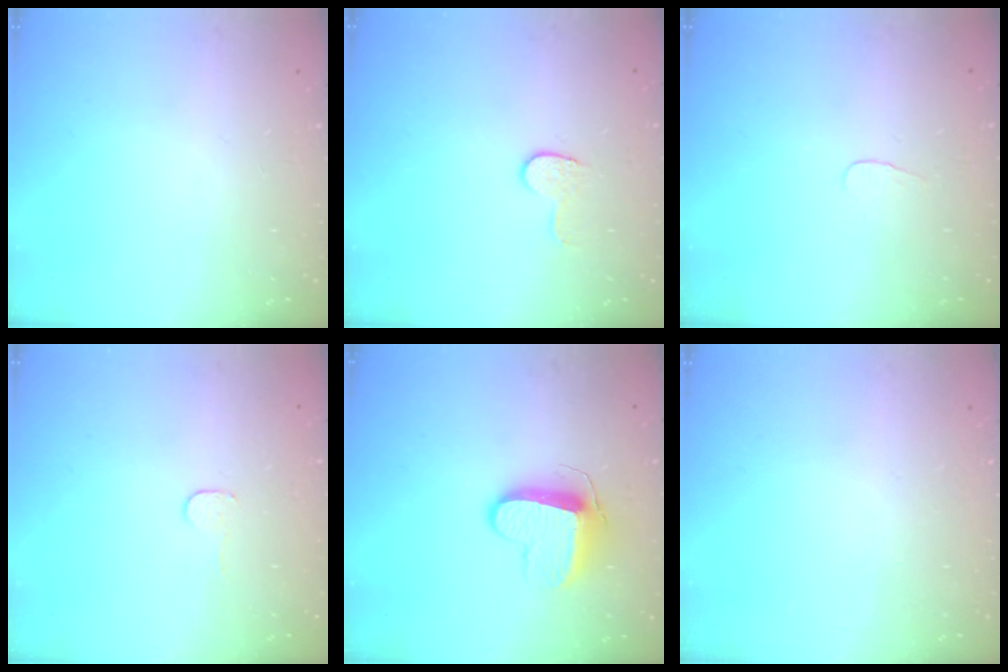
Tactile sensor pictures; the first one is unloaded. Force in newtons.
{"total": 5.4, "press": 5.4, "slide": 0.5}
{"total": 2.8, "press": 2.7, "slide": 0.3}
{"total": 2.7, "press": 2.7, "slide": 0.2}
{"total": 9.9, "press": 9.9, "slide": 0.3}
{"total": 0.0}